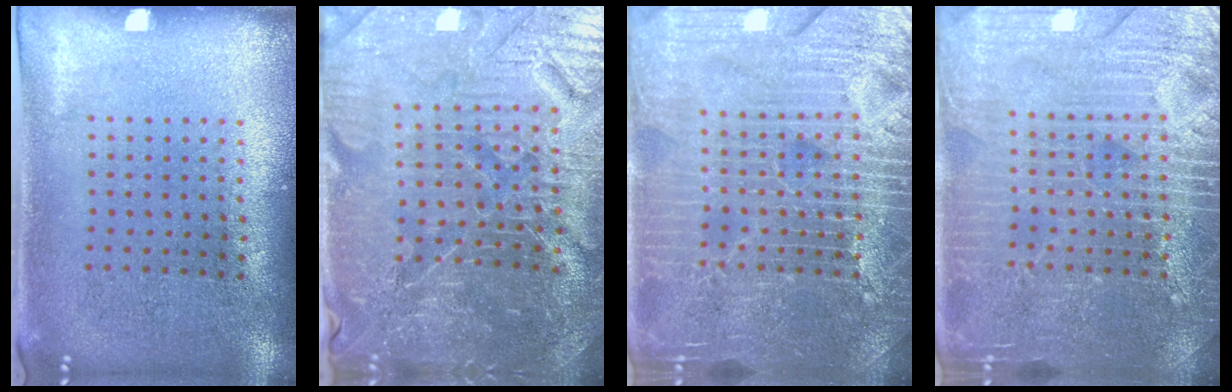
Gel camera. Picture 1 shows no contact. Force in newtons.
{"total": 5.7, "press": 5.3, "slide": 1.9}
{"total": 7.0, "press": 7.0, "slide": 0.8}
{"total": 6.4, "press": 6.4, "slide": 0.8}